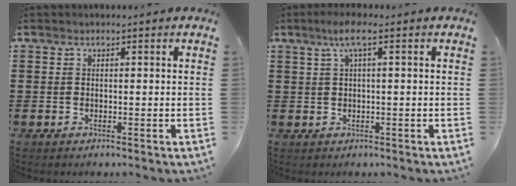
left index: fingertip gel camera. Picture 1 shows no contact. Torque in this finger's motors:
{"motor_torque": [0.76, -0.68, 0.41, 0.05]}